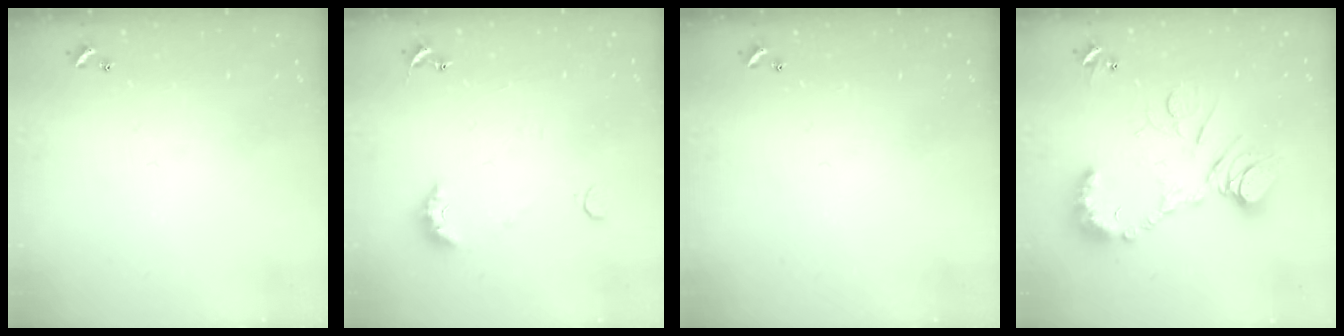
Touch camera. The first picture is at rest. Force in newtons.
{"total": 3.8, "press": 3.8, "slide": 0.7}
{"total": 0.0}
{"total": 16.1, "press": 16.0, "slide": 1.8}